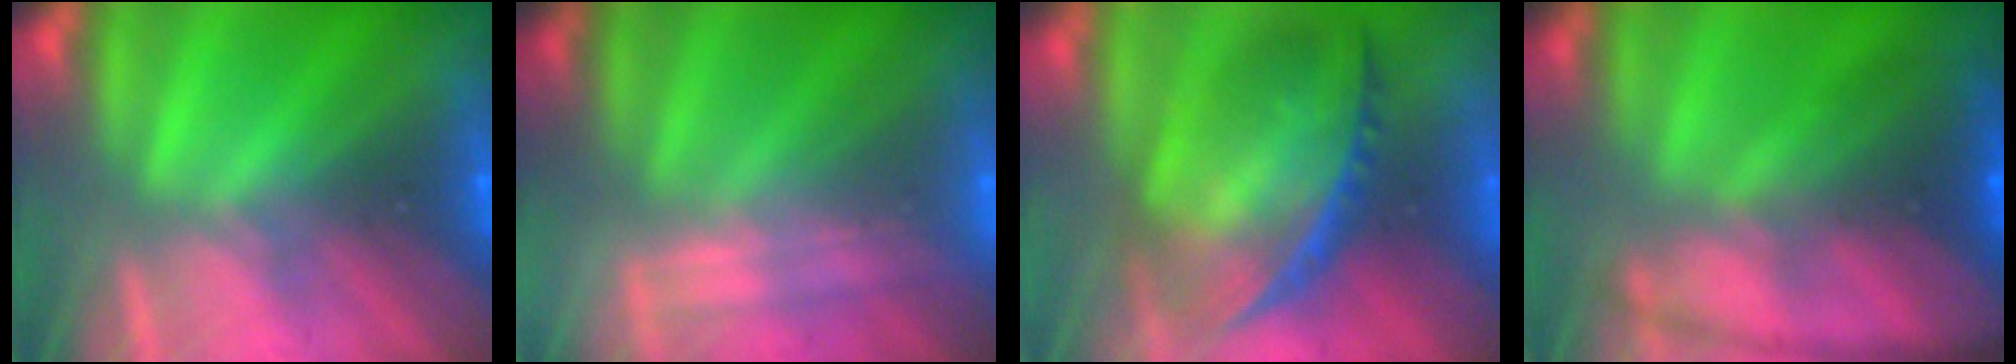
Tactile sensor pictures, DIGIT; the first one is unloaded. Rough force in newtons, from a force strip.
{"total": 2.2}
{"total": 7.8}
{"total": 7.4}